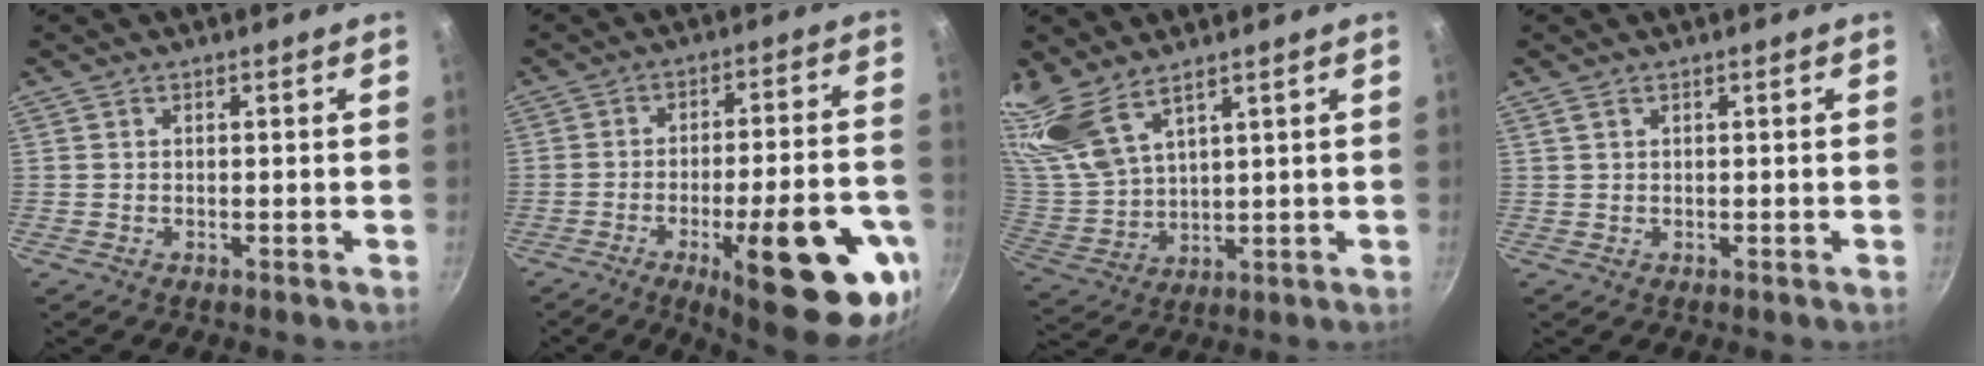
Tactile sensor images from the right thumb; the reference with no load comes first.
{"total": 24.0, "force": [-9.5, 7.1, 20.8], "torque": [-0.238, 0.023, -0.125]}
{"total": 12.4, "force": [9.4, 4.4, 6.9], "torque": [-0.142, -0.053, 0.208]}
{"total": 1.1, "force": [0.7, 0.4, 0.7], "torque": [-0.013, 0.003, 0.016]}